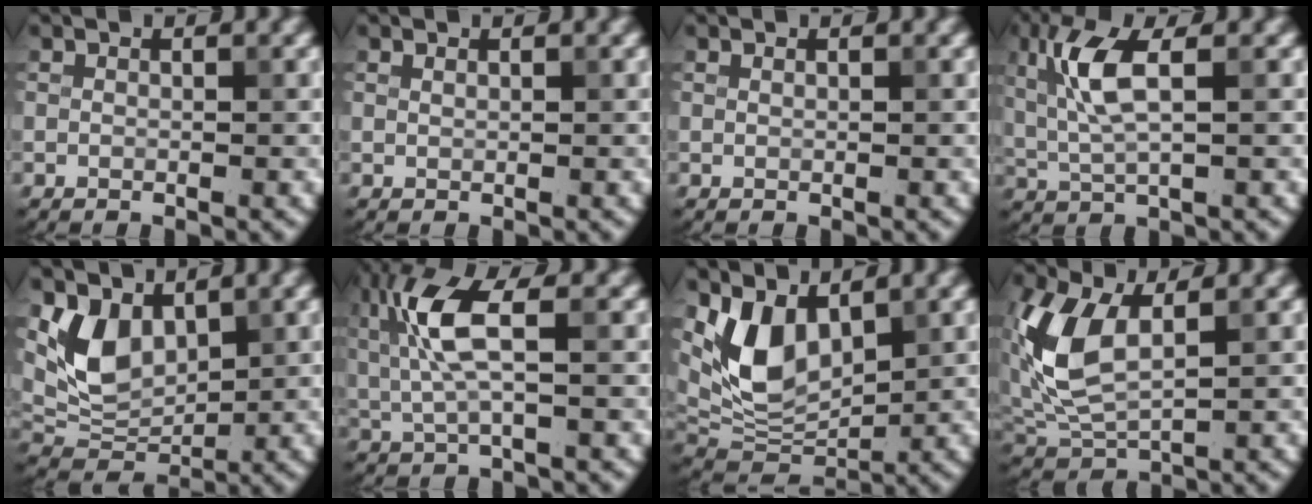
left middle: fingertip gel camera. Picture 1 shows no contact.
{"total": 0.0}
{"total": 0.0}
{"total": 4.9, "force": [1.2, 1.4, 4.5], "torque": [-0.101, 0.005, 0.025]}
{"total": 5.0, "force": [2.0, 3.4, 3.2], "torque": [-0.068, -0.012, 0.041]}
{"total": 5.8, "force": [1.2, 1.5, 5.4], "torque": [-0.128, 0.002, 0.023]}
{"total": 6.8, "force": [2.5, 4.1, 4.8], "torque": [-0.101, -0.016, 0.050]}
{"total": 6.8, "force": [1.5, 3.8, 5.4], "torque": [-0.131, 0.000, 0.031]}